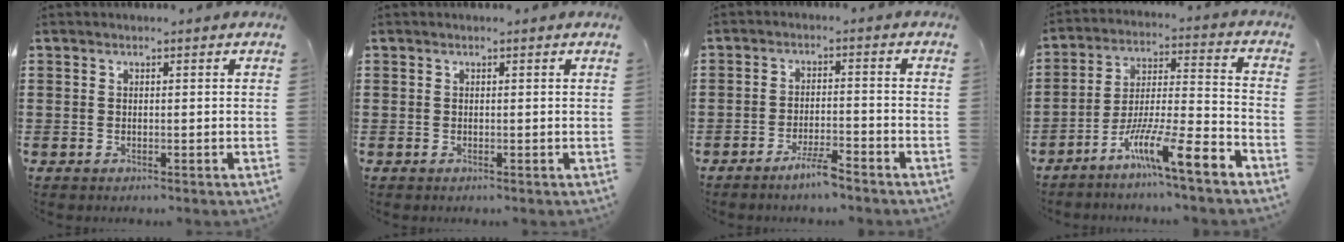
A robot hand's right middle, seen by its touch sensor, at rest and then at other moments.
{"total": 0.0}
{"total": 4.0, "force": [-3.3, 0.4, 2.3], "torque": [-0.044, 0.003, -0.062]}
{"total": 11.2, "force": [-8.0, 1.2, 7.8], "torque": [-0.136, 0.004, -0.154]}